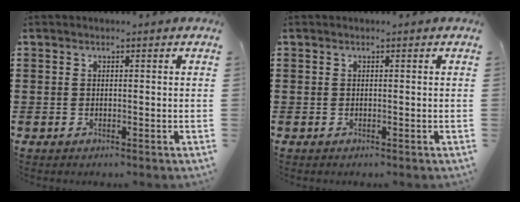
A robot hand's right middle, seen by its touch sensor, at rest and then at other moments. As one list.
[{"total": 0.0}]